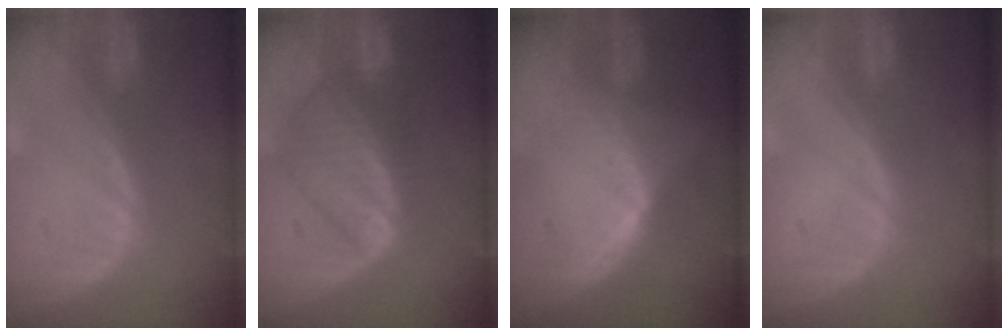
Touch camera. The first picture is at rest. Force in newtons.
{"total": 8.9, "press": 7.7, "slide": 4.4}
{"total": 6.1, "press": 6.0, "slide": 1.0}
{"total": 0.0}